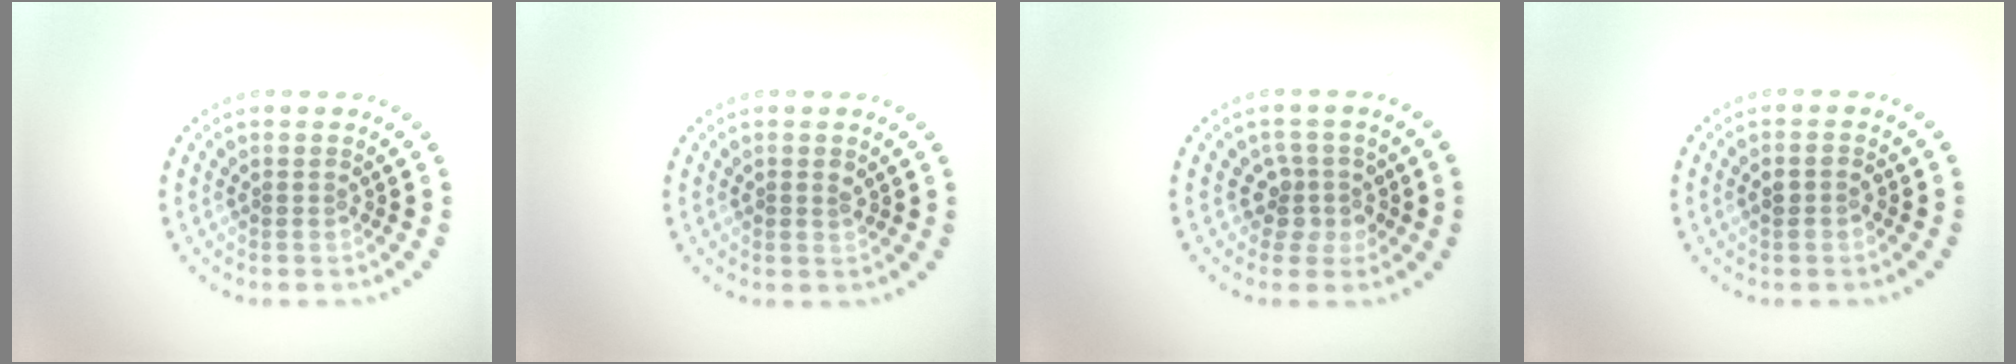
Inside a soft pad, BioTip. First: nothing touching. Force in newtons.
{"total": 0.8, "press": 0.8, "slide": 0.1}
{"total": 2.5, "press": 2.0, "slide": 1.6}
{"total": 1.4, "press": 1.4, "slide": 0.3}